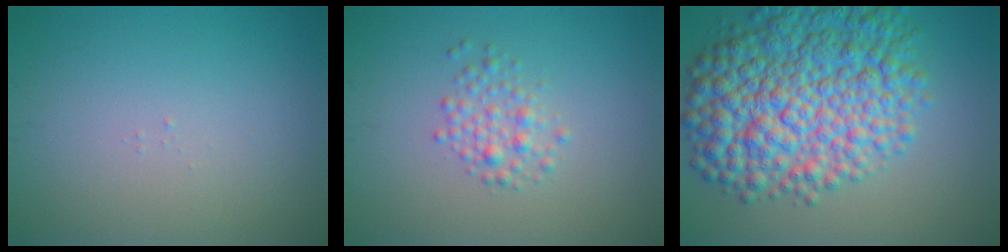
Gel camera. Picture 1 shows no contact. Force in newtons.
{"total": 2.0, "press": 2.0, "slide": 0.0}
{"total": 11.5, "press": 11.4, "slide": 0.2}